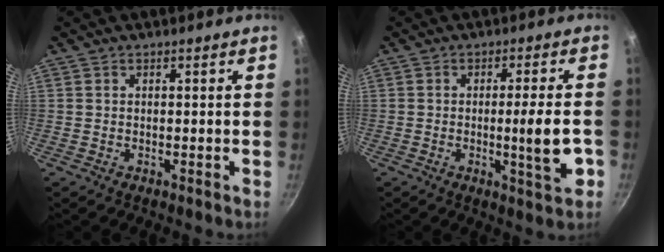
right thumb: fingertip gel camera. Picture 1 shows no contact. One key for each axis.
{"total": 7.8, "fx": -1.7, "fy": 0.8, "fz": 7.6, "tx": -0.110, "ty": 0.001, "tz": -0.024}